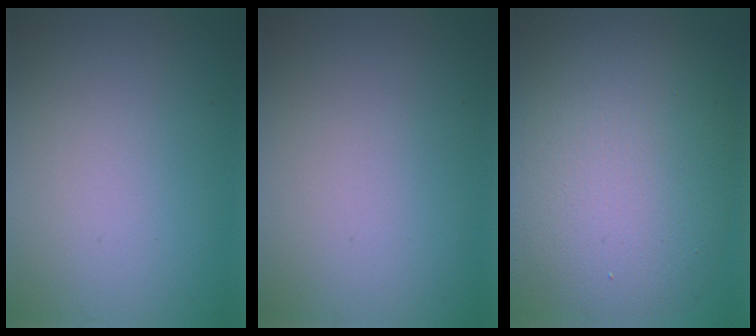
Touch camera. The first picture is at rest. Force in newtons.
{"total": 0.0}
{"total": 11.3, "press": 11.3, "slide": 0.8}